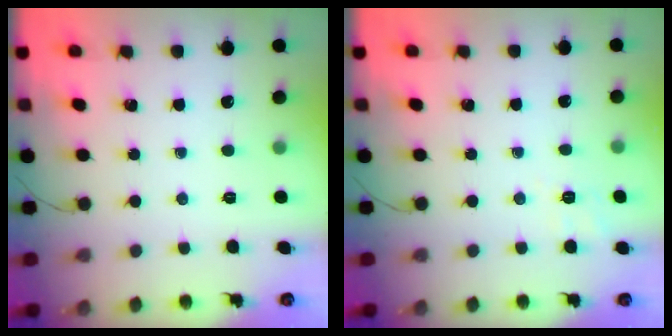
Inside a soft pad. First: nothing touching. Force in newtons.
{"total": 2.4, "press": 1.4, "slide": 2.0}